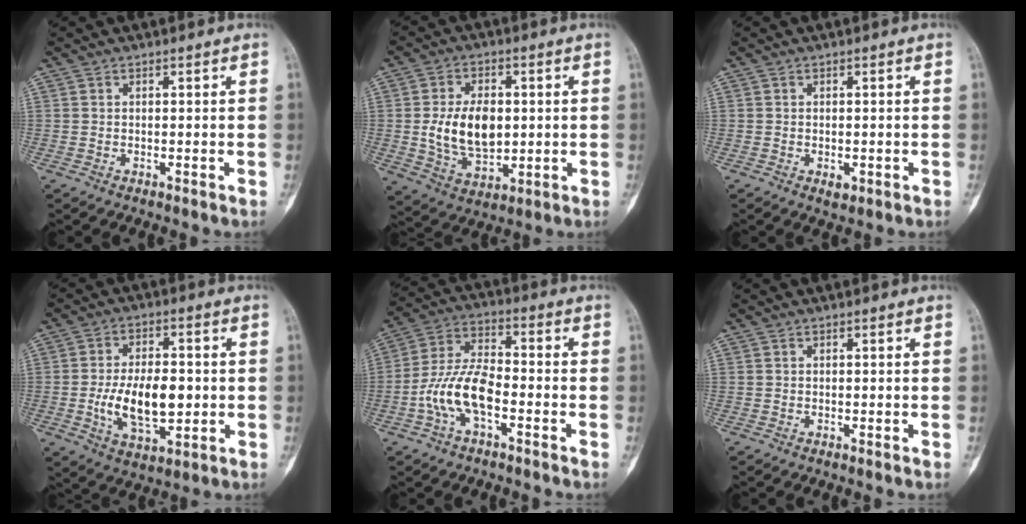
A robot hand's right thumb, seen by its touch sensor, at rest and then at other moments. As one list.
[{"total": 12.1, "force": [0.5, 7.7, 9.3], "torque": [-0.146, -0.008, 0.019]}, {"total": 1.7, "force": [-0.5, 1.1, 1.2], "torque": [-0.009, -0.001, -0.003]}, {"total": 12.8, "force": [-1.4, 6.8, 10.7], "torque": [-0.169, 0.001, -0.017]}, {"total": 10.9, "force": [-3.6, 5.1, 9.0], "torque": [-0.183, 0.039, -0.075]}, {"total": 0.0}]